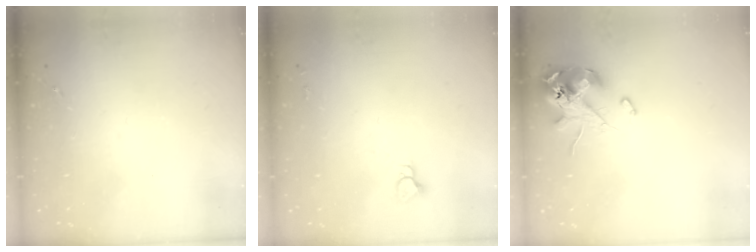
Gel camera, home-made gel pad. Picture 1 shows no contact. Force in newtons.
{"total": 3.3, "press": 3.3, "slide": 0.2}
{"total": 12.4, "press": 12.2, "slide": 2.2}